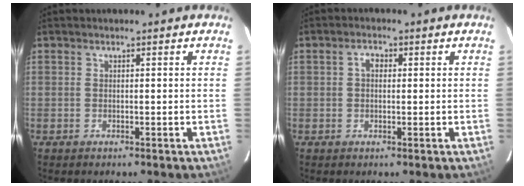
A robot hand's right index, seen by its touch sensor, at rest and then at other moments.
{"total": 1.9, "force": [0.3, 1.4, 1.3], "torque": [-0.022, 0.009, 0.002]}